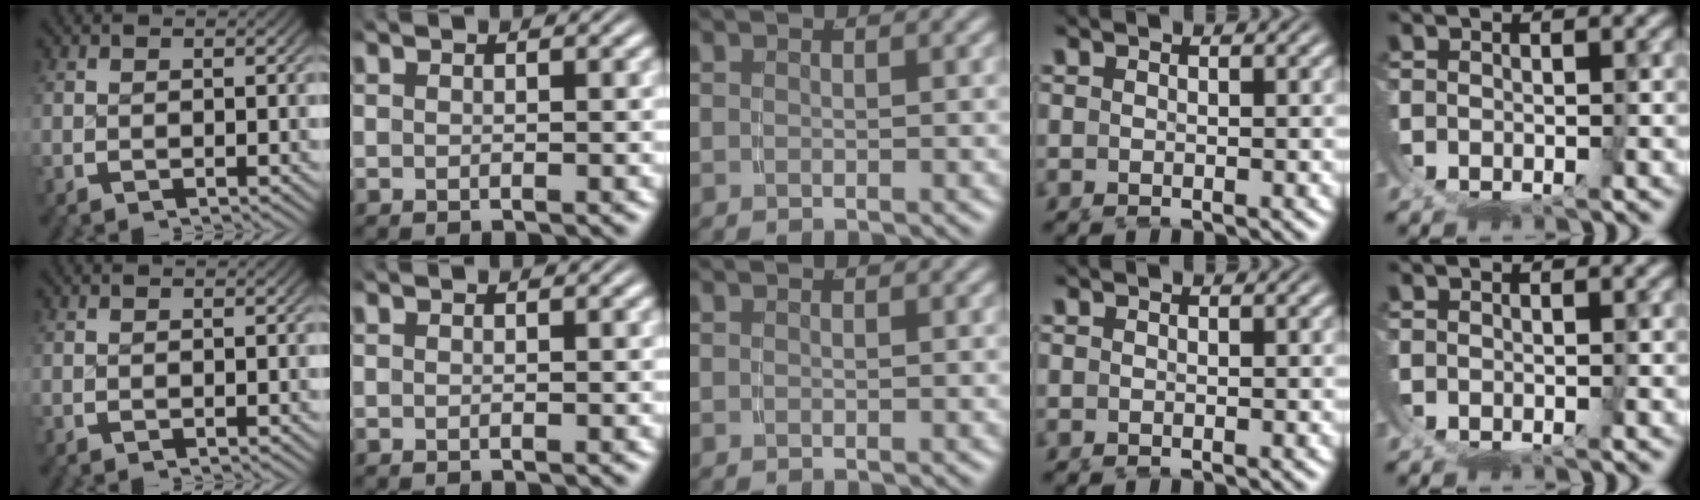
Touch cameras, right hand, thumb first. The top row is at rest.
{}